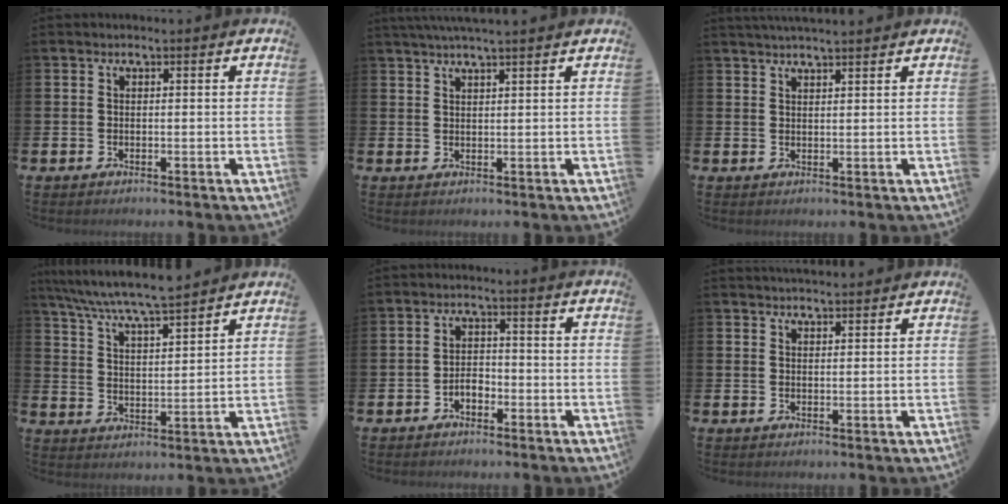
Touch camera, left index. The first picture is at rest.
{"total": 2.7, "force": [2.5, -0.3, 0.9], "torque": [-0.021, -0.004, 0.046]}
{"total": 2.5, "force": [2.4, -0.1, 0.5], "torque": [-0.014, -0.005, 0.044]}
{"total": 7.4, "force": [7.0, 0.0, 2.2], "torque": [-0.073, -0.043, 0.124]}
{"total": 2.2, "force": [-1.4, 1.3, 1.1], "torque": [-0.023, 0.006, -0.030]}
{"total": 2.4, "force": [2.4, 0.2, 0.2], "torque": [0.000, -0.010, 0.041]}